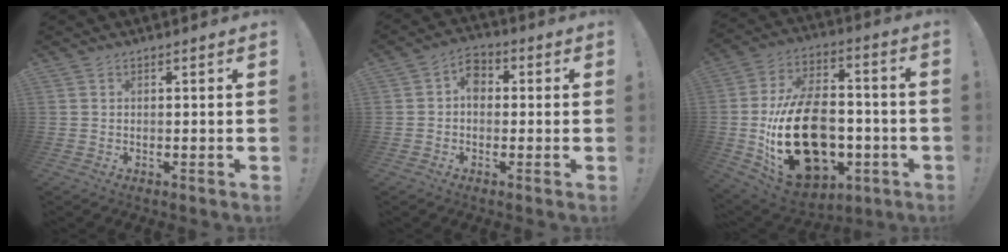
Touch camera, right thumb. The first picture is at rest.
{"total": 5.5, "force": [0.0, 4.3, 3.4], "torque": [-0.053, 0.011, 0.002]}
{"total": 29.3, "force": [-5.7, 19.2, 21.4], "torque": [-0.398, 0.035, -0.070]}